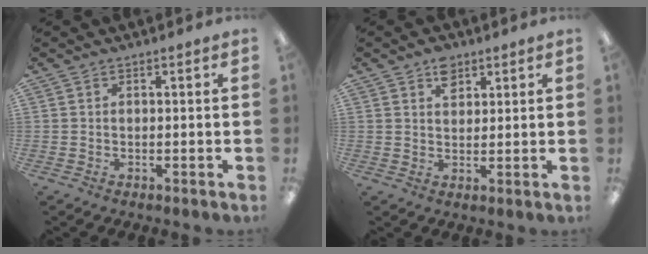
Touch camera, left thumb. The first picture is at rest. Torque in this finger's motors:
{"motor_torque": [0.48, 0.15, 0.33, -0.32, 0.00]}